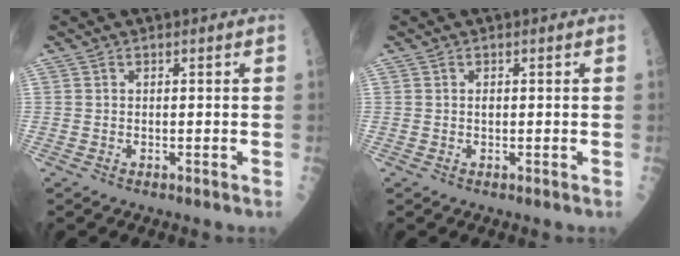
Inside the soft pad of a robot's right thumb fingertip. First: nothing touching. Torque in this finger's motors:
{"motor_torque": [0.11, 0.03, 0.09, 0.16, 0.00]}